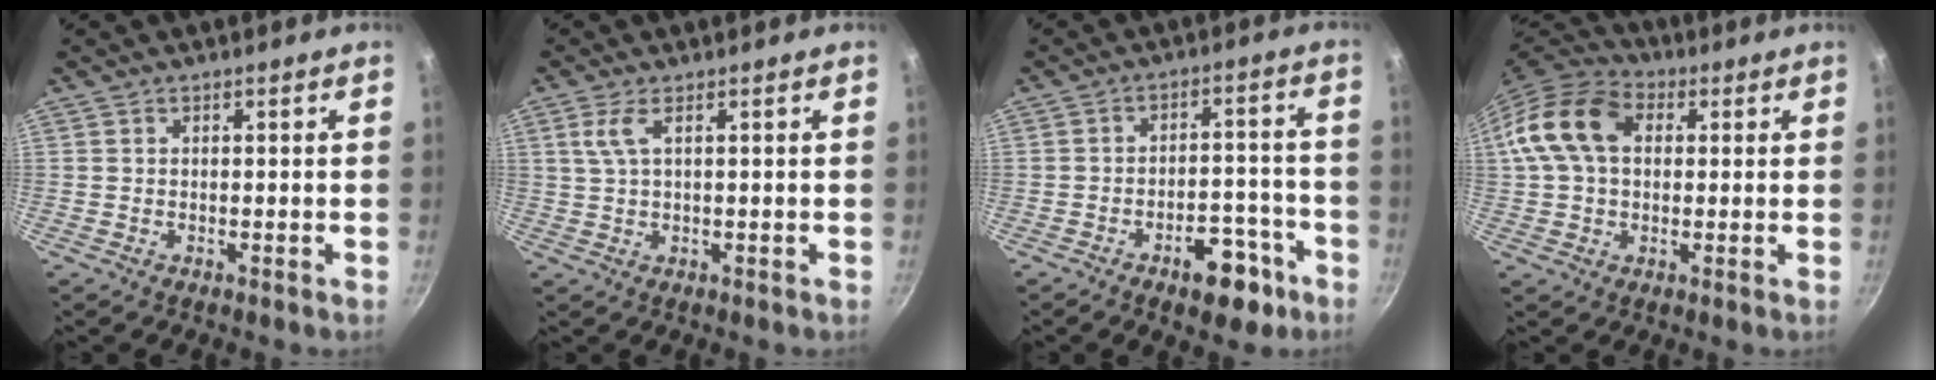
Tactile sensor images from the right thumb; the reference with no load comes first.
{"total": 3.4, "force": [1.1, 0.8, 3.1], "torque": [-0.073, 0.003, 0.026]}
{"total": 9.9, "force": [-5.6, 5.1, 6.4], "torque": [-0.052, 0.046, -0.065]}
{"total": 13.5, "force": [2.6, 9.4, 9.2], "torque": [-0.152, 0.024, 0.029]}